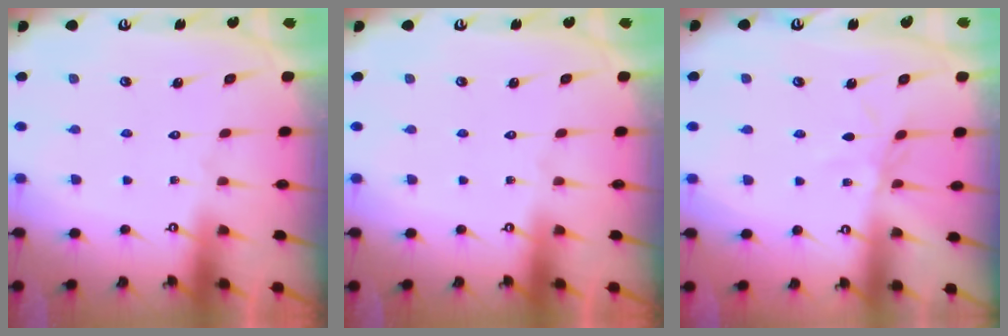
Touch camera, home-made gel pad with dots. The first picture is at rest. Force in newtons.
{"total": 0.0}
{"total": 3.0, "press": 2.9, "slide": 0.3}